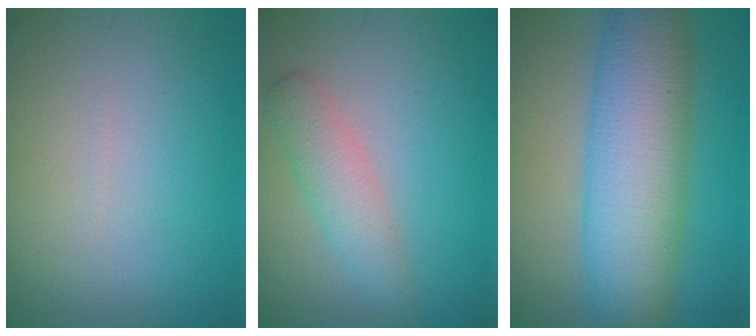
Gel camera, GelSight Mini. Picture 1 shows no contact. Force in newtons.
{"total": 2.8, "press": 2.8, "slide": 0.1}
{"total": 9.6, "press": 9.6, "slide": 0.4}